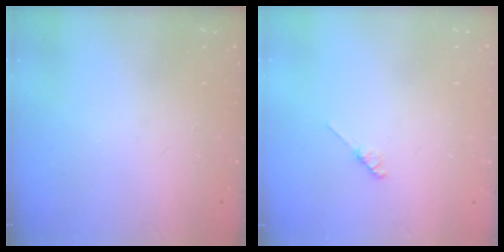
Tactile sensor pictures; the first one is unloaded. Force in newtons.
{"total": 2.0, "press": 1.9, "slide": 0.3}